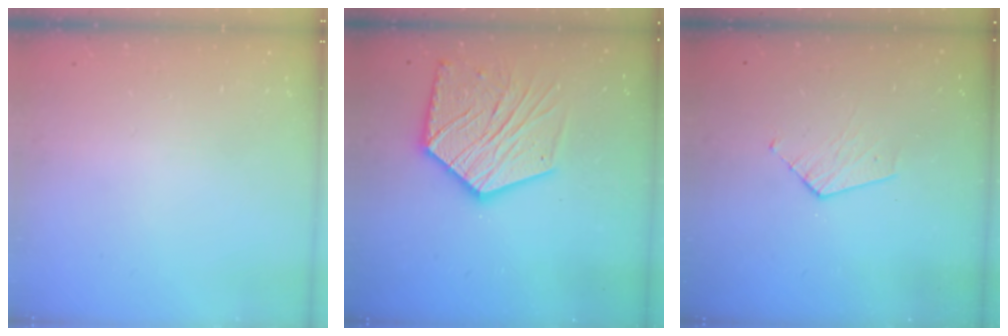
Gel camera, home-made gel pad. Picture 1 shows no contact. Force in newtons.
{"total": 18.2, "press": 18.2, "slide": 1.4}
{"total": 4.2, "press": 4.2, "slide": 0.3}